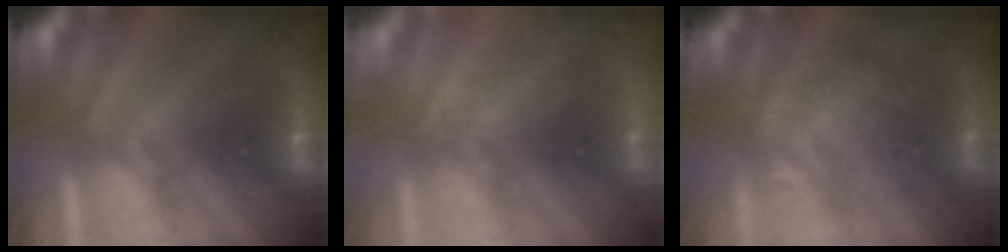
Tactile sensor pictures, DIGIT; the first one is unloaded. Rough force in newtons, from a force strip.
{"total": 2.3}
{"total": 2.2}